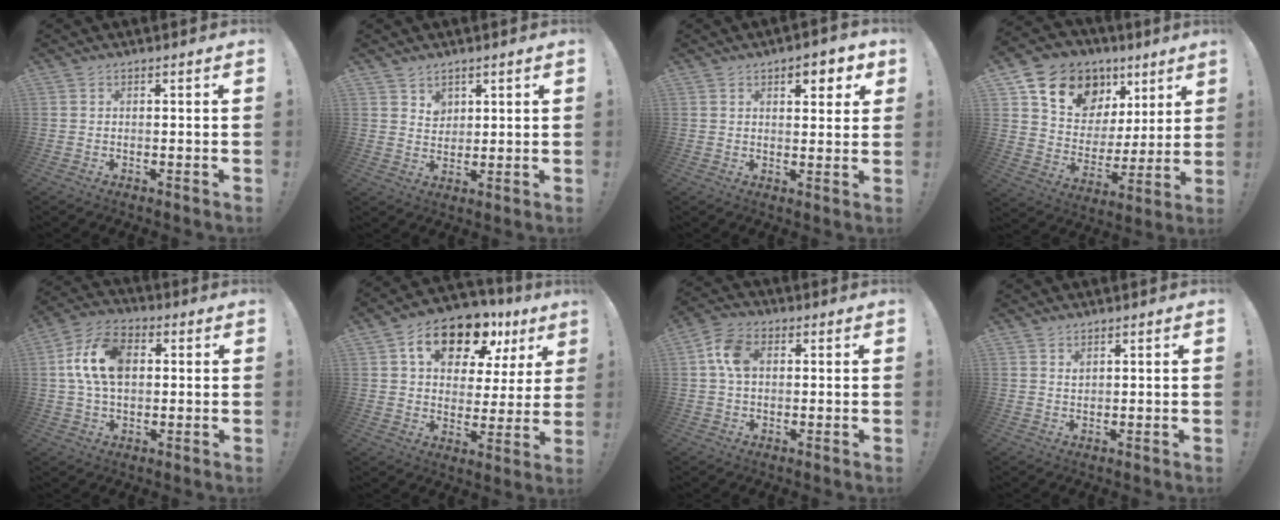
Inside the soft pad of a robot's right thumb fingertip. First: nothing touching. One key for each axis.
{"total": 4.2, "fx": 2.8, "fy": 3.0, "fz": 0.8, "tx": -0.007, "ty": -0.020, "tz": 0.051}
{"total": 5.8, "fx": 3.2, "fy": 2.6, "fz": 4.1, "tx": -0.042, "ty": -0.012, "tz": 0.048}
{"total": 14.9, "fx": 9.5, "fy": 10.1, "fz": 5.5, "tx": -0.095, "ty": -0.058, "tz": 0.183}
{"total": 14.3, "fx": 2.5, "fy": 9.4, "fz": 10.4, "tx": -0.192, "ty": 0.013, "tz": 0.048}
{"total": 16.5, "fx": 9.7, "fy": 9.0, "fz": 9.9, "tx": -0.156, "ty": -0.056, "tz": 0.168}
{"total": 8.5, "fx": 1.4, "fy": 5.8, "fz": 6.0, "tx": -0.111, "ty": 0.009, "tz": 0.027}
{"total": 1.3, "fx": 1.0, "fy": 0.5, "fz": 0.7, "tx": -0.009, "ty": -0.003, "tz": 0.018}